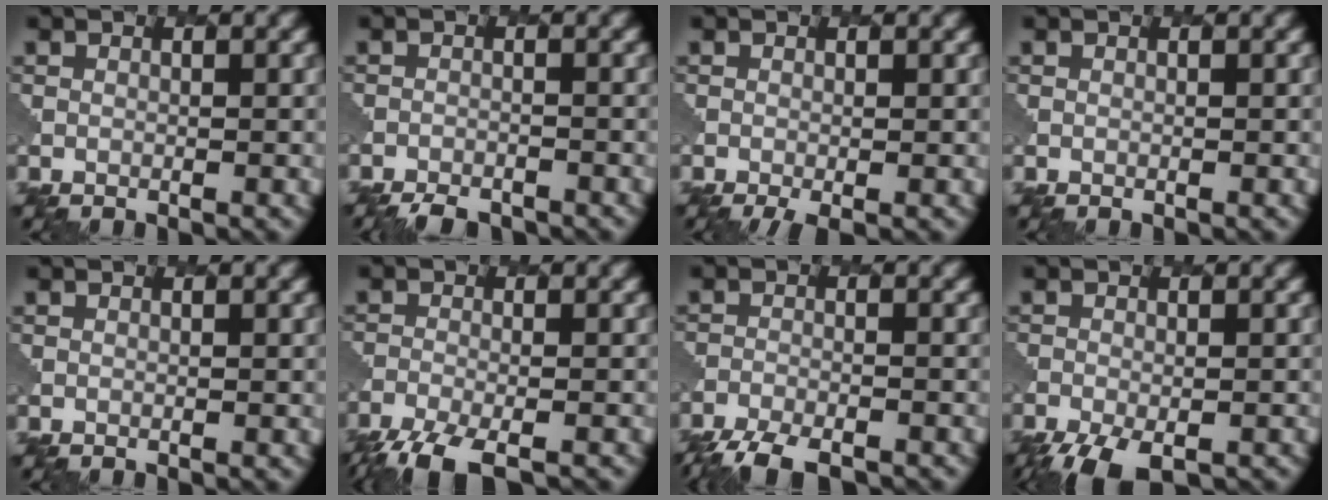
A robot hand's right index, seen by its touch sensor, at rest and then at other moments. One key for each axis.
{"total": 4.4, "fx": -4.2, "fy": 1.0, "fz": 0.8, "tx": -0.015, "ty": -0.010, "tz": -0.063}
{"total": 1.8, "fx": -0.9, "fy": 0.3, "fz": 1.5, "tx": -0.024, "ty": 0.000, "tz": -0.015}
{"total": 0.0}
{"total": 0.0}
{"total": 6.7, "fx": -5.6, "fy": 1.4, "fz": 3.4, "tx": -0.063, "ty": -0.022, "tz": -0.097}
{"total": 6.7, "fx": -6.2, "fy": 1.4, "fz": 2.2, "tx": -0.045, "ty": -0.020, "tz": -0.101}
{"total": 6.0, "fx": -4.5, "fy": 1.9, "fz": 3.4, "tx": -0.057, "ty": -0.019, "tz": -0.074}